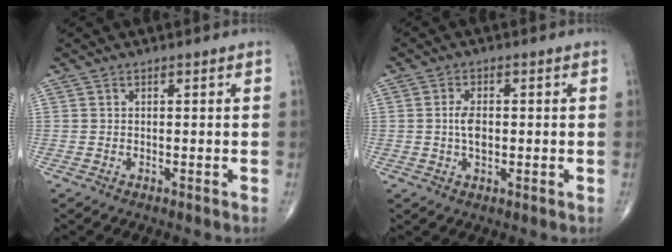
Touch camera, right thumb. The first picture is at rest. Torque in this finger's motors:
{"motor_torque": [2.82, 2.19, 0.14, -0.24, 0.02]}